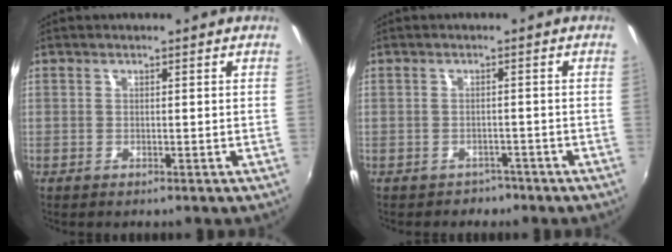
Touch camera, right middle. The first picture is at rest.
{"total": 3.1, "force": [-2.4, 2.0, 0.3], "torque": [-0.012, -0.005, -0.033]}